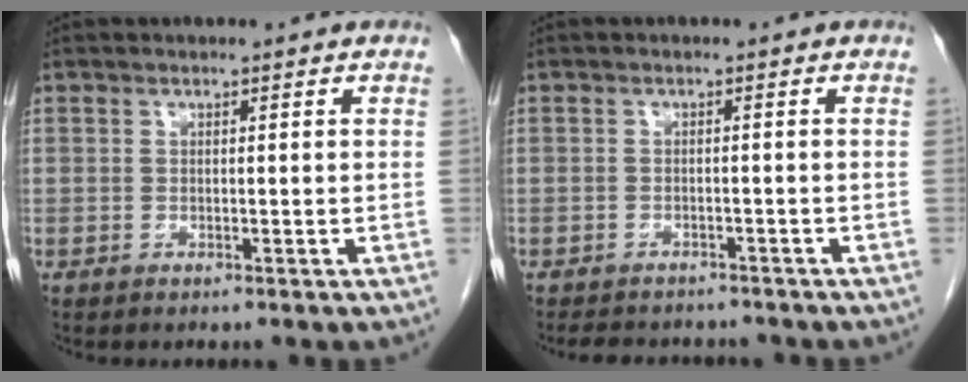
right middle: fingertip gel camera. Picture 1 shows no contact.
{"total": 7.0, "force": [-6.3, 2.4, 1.9], "torque": [-0.029, -0.001, -0.080]}